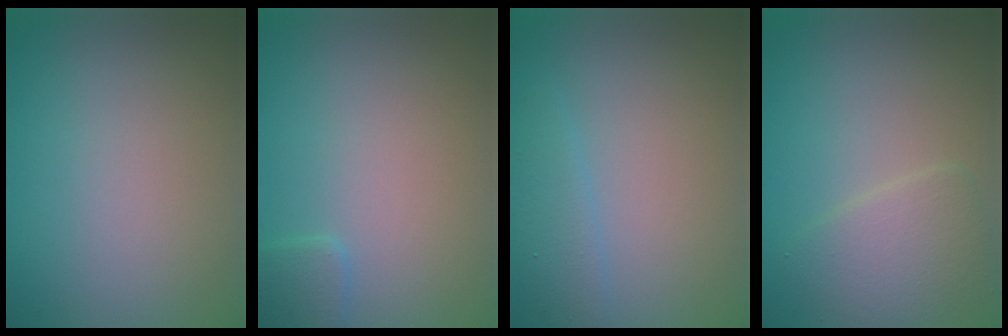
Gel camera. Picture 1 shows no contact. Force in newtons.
{"total": 1.3, "press": 1.3, "slide": 0.1}
{"total": 1.7, "press": 1.7, "slide": 0.2}
{"total": 3.2, "press": 3.2, "slide": 0.1}